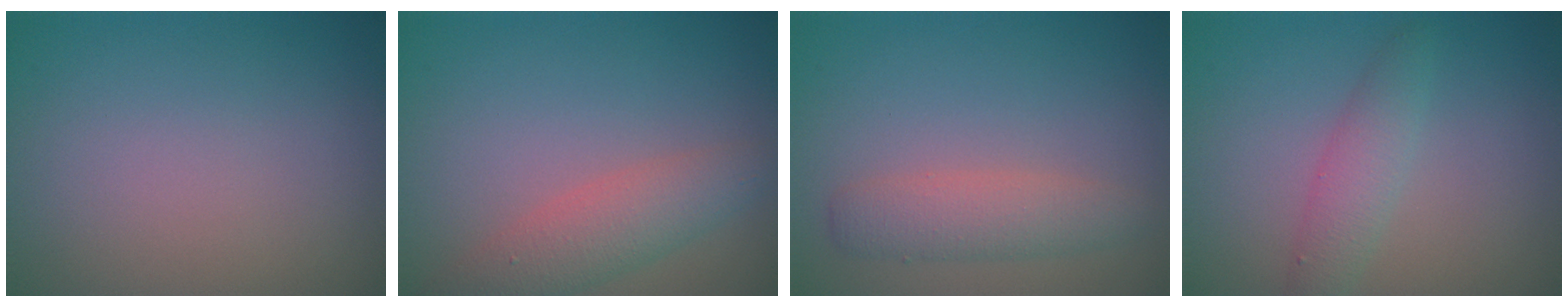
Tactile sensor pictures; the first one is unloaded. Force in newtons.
{"total": 3.7, "press": 3.7, "slide": 0.2}
{"total": 2.9, "press": 2.9, "slide": 0.1}
{"total": 2.4, "press": 2.4, "slide": 0.1}